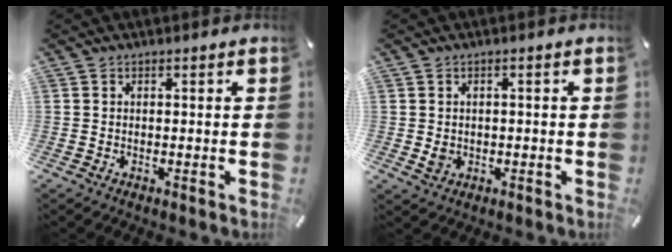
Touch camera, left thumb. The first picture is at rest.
{"total": 2.2, "force": [-0.5, 1.9, 1.1], "torque": [-0.011, -0.001, -0.010]}